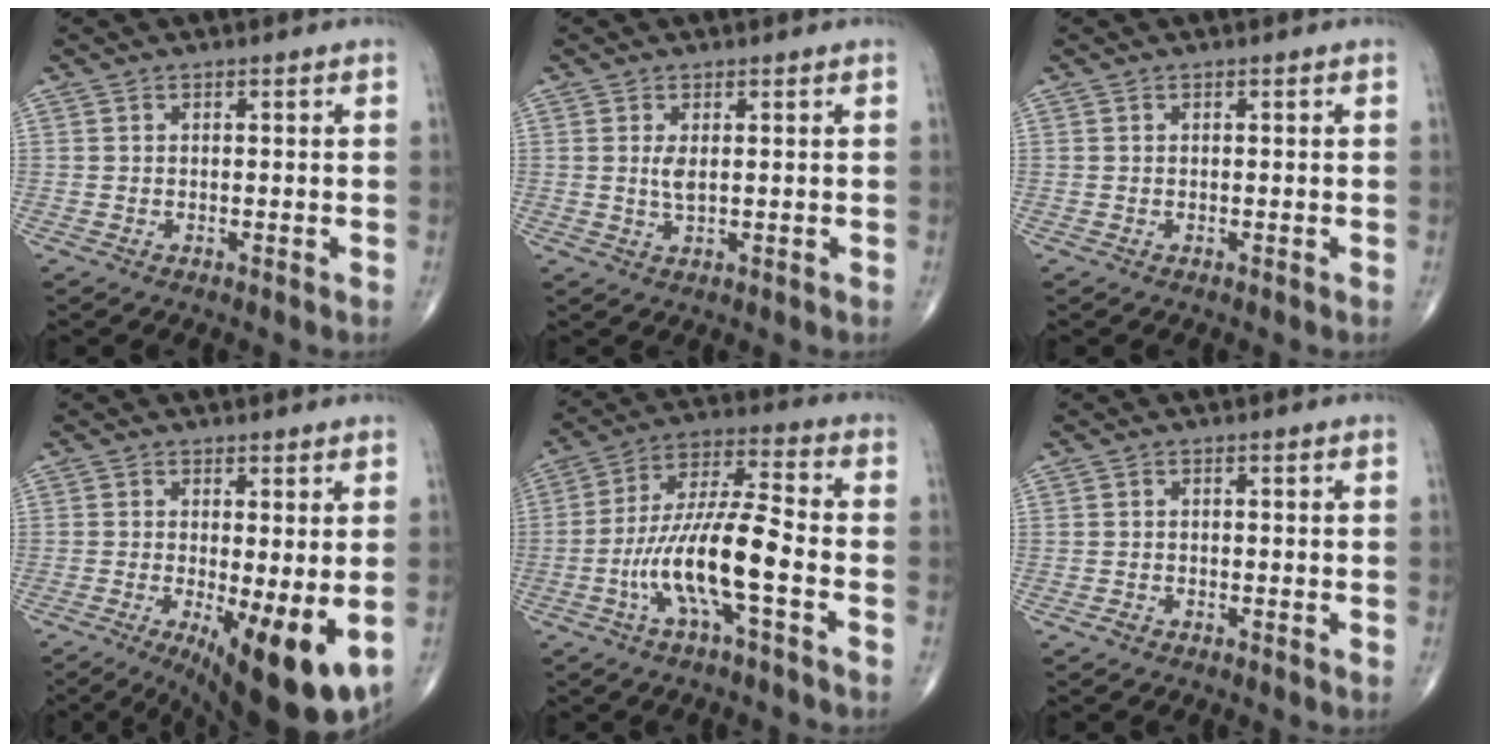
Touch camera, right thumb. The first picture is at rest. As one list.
[{"total": 2.2, "force": [0.4, 0.8, 2.0], "torque": [-0.040, -0.008, 0.012]}, {"total": 0.0}, {"total": 13.8, "force": [-3.5, 4.2, 12.7], "torque": [-0.167, -0.025, -0.037]}, {"total": 14.1, "force": [-4.6, 2.7, 13.1], "torque": [-0.265, 0.040, -0.087]}, {"total": 0.8, "force": [-0.6, 0.5, 0.3], "torque": [-0.005, 0.003, -0.013]}]